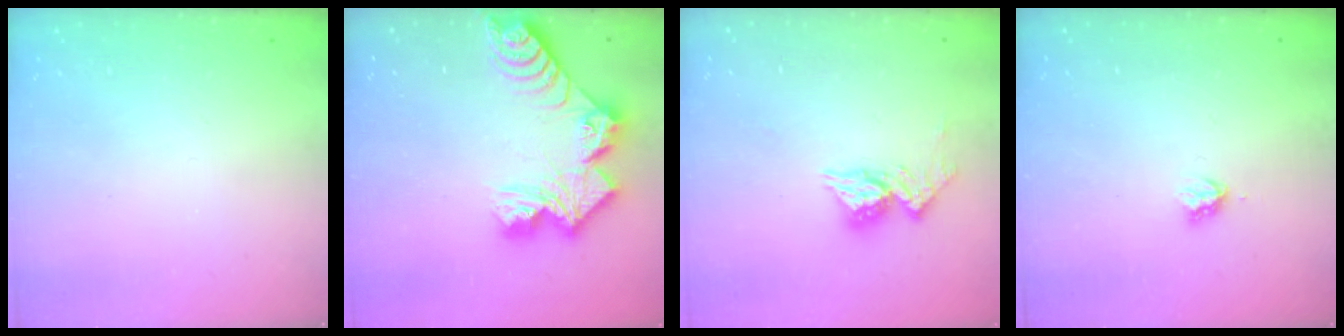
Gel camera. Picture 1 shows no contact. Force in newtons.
{"total": 13.7, "press": 13.6, "slide": 1.2}
{"total": 9.9, "press": 9.8, "slide": 0.9}
{"total": 3.2, "press": 3.1, "slide": 0.5}